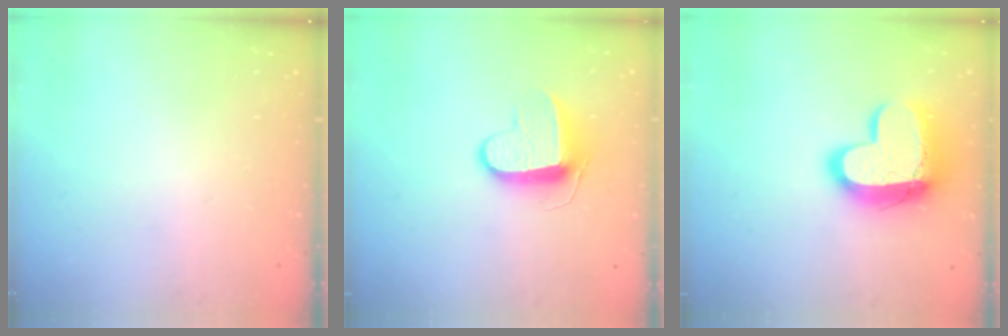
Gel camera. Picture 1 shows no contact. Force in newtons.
{"total": 9.4, "press": 9.4, "slide": 0.5}
{"total": 16.7, "press": 16.7, "slide": 1.5}